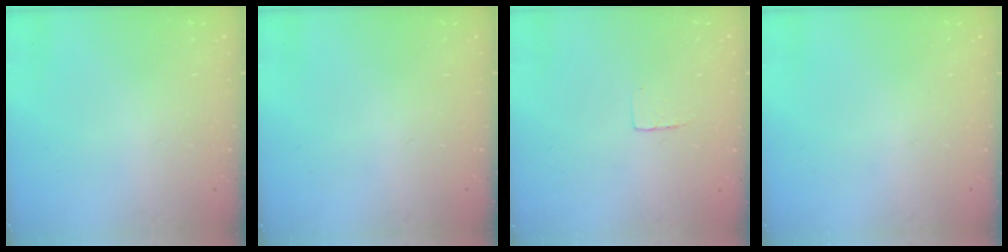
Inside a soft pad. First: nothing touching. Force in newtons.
{"total": 0.0}
{"total": 3.5, "press": 3.5, "slide": 0.3}
{"total": 0.0}